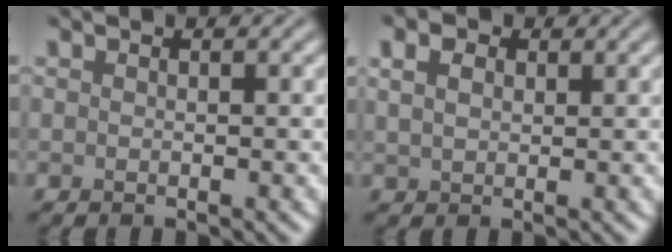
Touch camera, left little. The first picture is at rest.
{"total": 2.4, "force": [1.1, 1.6, 1.4], "torque": [-0.030, 0.003, 0.019]}